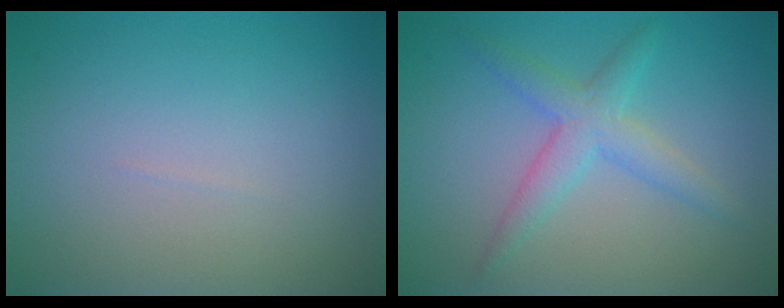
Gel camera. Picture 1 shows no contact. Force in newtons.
{"total": 3.1, "press": 3.1, "slide": 0.1}